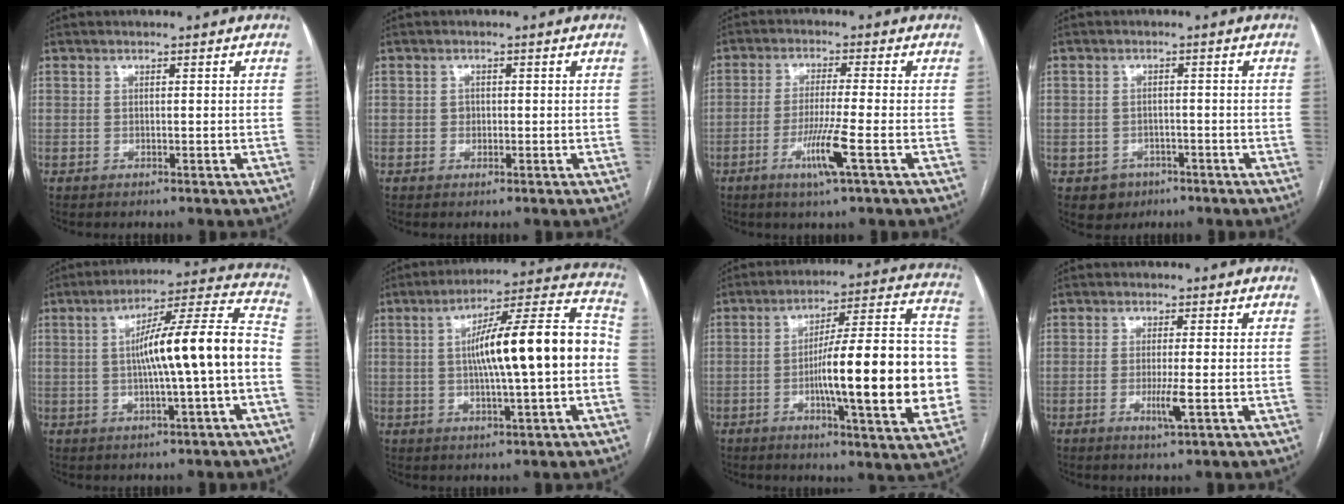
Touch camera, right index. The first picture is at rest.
{"total": 1.1, "force": [0.0, 1.0, 0.5], "torque": [-0.005, 0.003, 0.000]}
{"total": 6.8, "force": [-2.7, -0.8, 6.1], "torque": [-0.118, -0.018, -0.053]}
{"total": 3.7, "force": [-1.8, 3.2, 0.4], "torque": [0.000, 0.011, -0.020]}
{"total": 14.3, "force": [-1.5, 0.2, 14.2], "torque": [-0.219, 0.026, -0.026]}
{"total": 16.8, "force": [-0.4, 1.8, 16.7], "torque": [-0.257, 0.034, -0.009]}
{"total": 22.0, "force": [-3.6, 2.6, 21.6], "torque": [-0.267, 0.024, -0.048]}
{"total": 3.3, "force": [-0.9, -0.1, 3.2], "torque": [-0.061, -0.008, -0.016]}